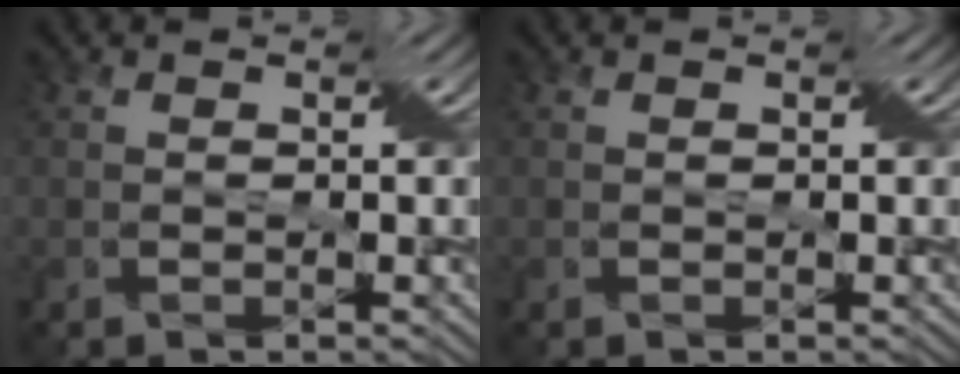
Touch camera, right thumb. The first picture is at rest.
{"total": 0.0}